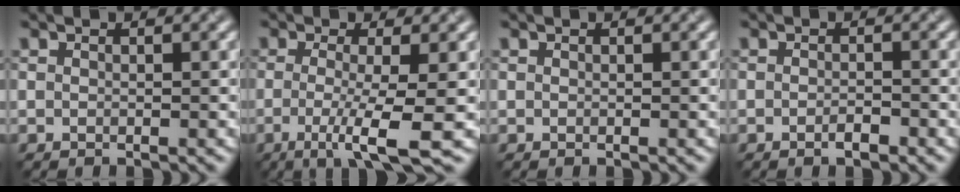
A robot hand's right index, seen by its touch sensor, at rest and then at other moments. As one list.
[{"total": 5.4, "force": [-1.6, 0.9, 5.0], "torque": [-0.092, -0.010, -0.020]}, {"total": 0.0}, {"total": 1.2, "force": [-1.0, 0.0, 0.6], "torque": [-0.013, 0.003, -0.011]}]